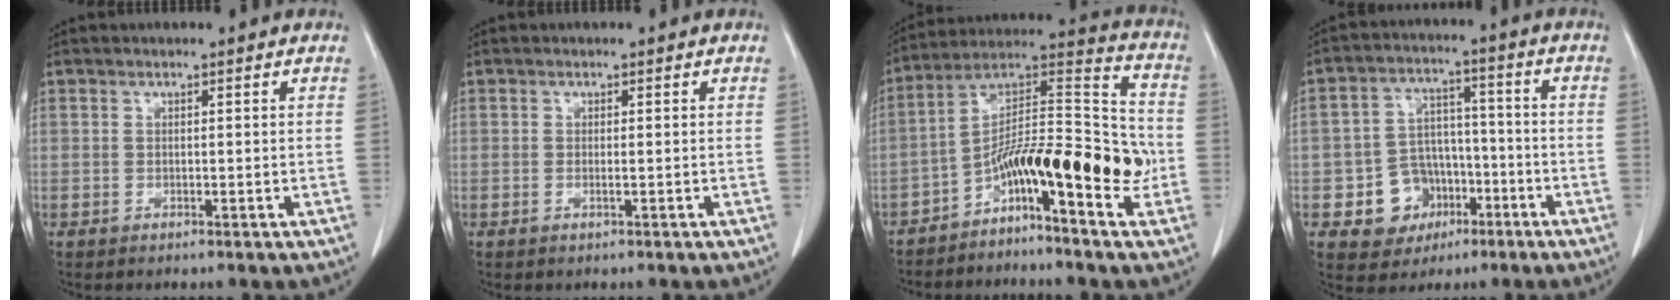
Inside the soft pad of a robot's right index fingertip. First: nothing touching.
{"total": 0.5, "force": [-0.2, -0.1, 0.5], "torque": [-0.008, 0.002, -0.002]}
{"total": 15.7, "force": [-5.7, 3.0, 14.3], "torque": [-0.225, 0.045, -0.095]}
{"total": 9.0, "force": [-3.6, 7.8, 2.6], "torque": [-0.038, 0.024, -0.046]}